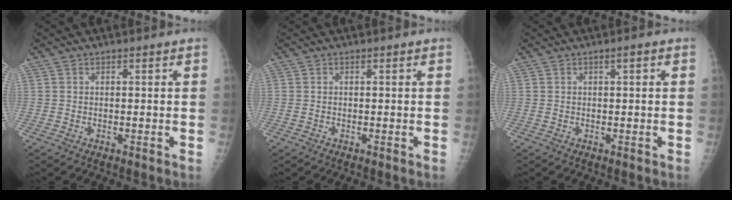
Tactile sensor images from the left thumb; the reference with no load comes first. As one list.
[{"total": 0.0}, {"total": 1.0, "force": [0.5, 0.1, 0.9], "torque": [-0.015, 0.003, 0.006]}]